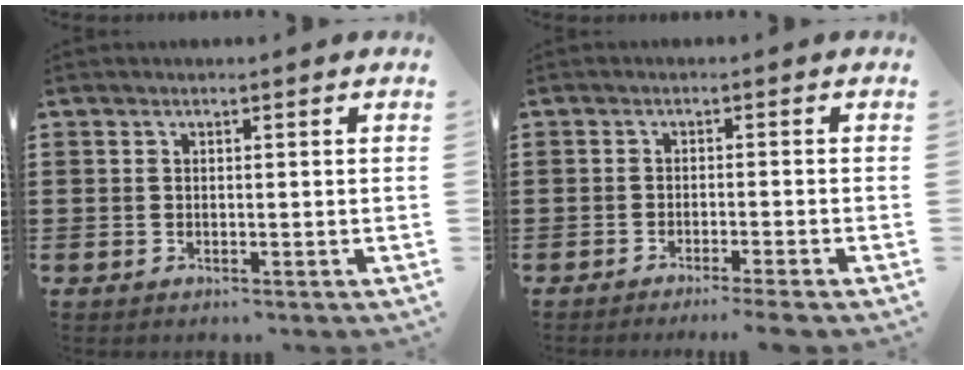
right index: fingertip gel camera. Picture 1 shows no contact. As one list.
[{"total": 1.9, "force": [-1.6, -0.3, 0.9], "torque": [-0.015, -0.001, -0.031]}]